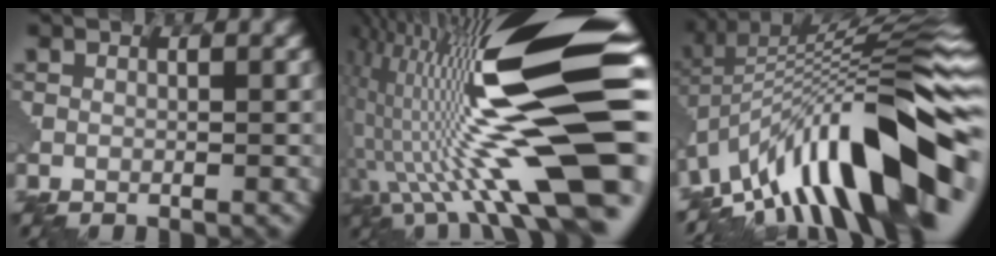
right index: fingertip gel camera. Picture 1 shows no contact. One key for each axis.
{"total": 18.2, "fx": 1.2, "fy": 4.6, "fz": 17.6, "tx": -0.301, "ty": 0.036, "tz": 0.029}
{"total": 13.8, "fx": -6.0, "fy": 3.7, "fz": 11.9, "tx": -0.185, "ty": 0.037, "tz": -0.103}